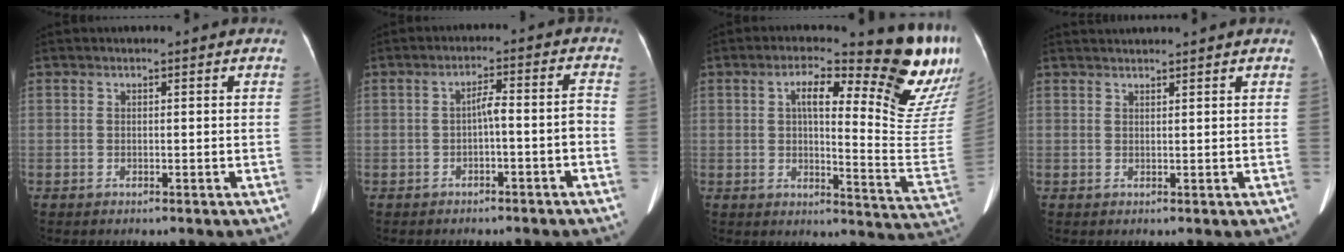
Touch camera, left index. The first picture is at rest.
{"total": 4.1, "force": [-1.6, 0.7, 3.7], "torque": [-0.056, 0.027, -0.021]}
{"total": 19.2, "force": [12.3, 3.4, 14.4], "torque": [-0.176, -0.027, 0.143]}
{"total": 3.9, "force": [3.7, -0.5, 1.2], "torque": [-0.014, 0.031, 0.055]}